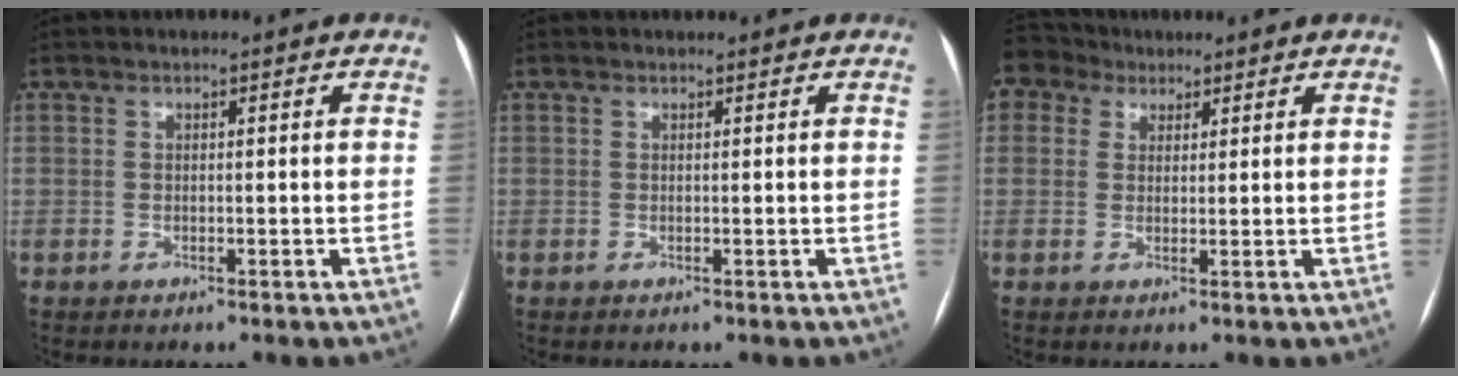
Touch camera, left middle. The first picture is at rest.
{"total": 0.6, "force": [0.5, 0.2, 0.0], "torque": [-0.005, 0.007, 0.009]}
{"total": 4.9, "force": [3.3, 3.5, 0.6], "torque": [-0.021, 0.030, 0.063]}